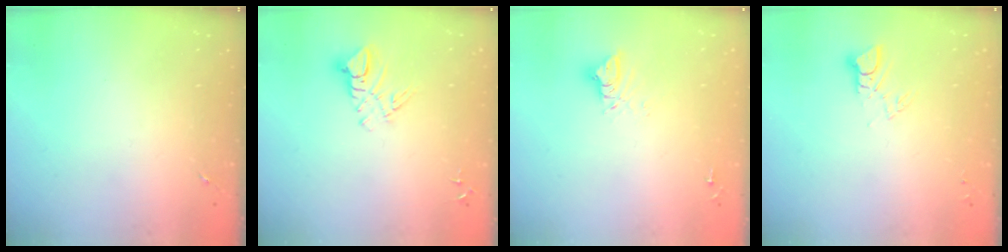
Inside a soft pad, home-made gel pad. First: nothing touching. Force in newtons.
{"total": 7.5, "press": 7.5, "slide": 0.7}
{"total": 7.3, "press": 7.3, "slide": 0.7}
{"total": 3.6, "press": 3.6, "slide": 0.2}